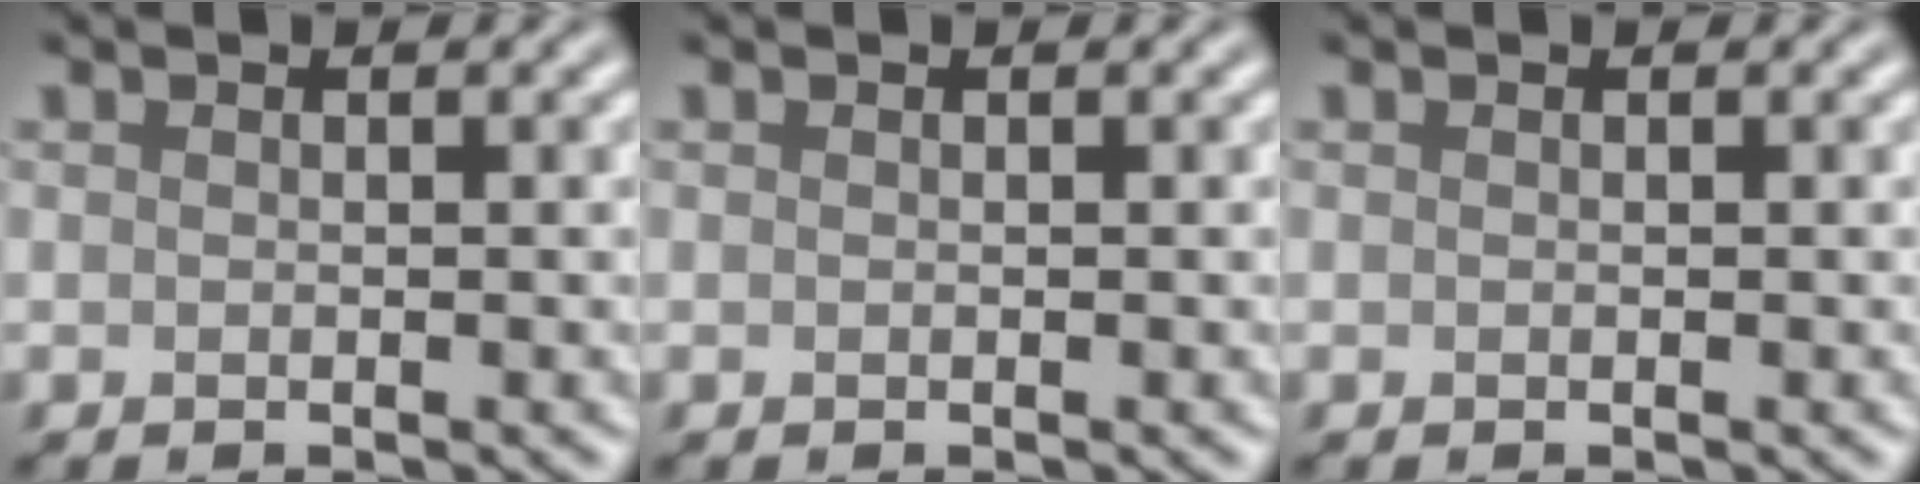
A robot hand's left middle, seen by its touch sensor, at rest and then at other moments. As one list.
[{"total": 0.0}, {"total": 0.0}]